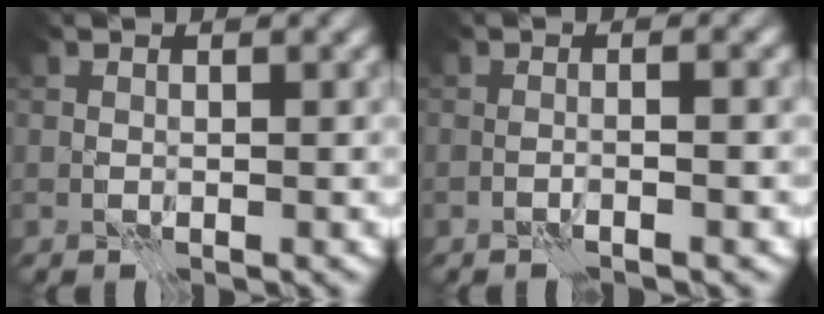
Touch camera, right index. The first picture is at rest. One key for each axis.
{"total": 1.5, "fx": -0.5, "fy": 0.0, "fz": 1.4, "tx": -0.007, "ty": -0.003, "tz": -0.019}